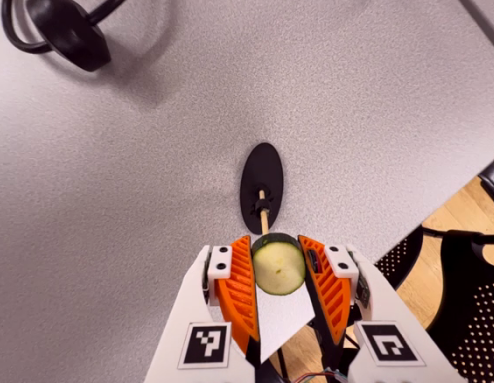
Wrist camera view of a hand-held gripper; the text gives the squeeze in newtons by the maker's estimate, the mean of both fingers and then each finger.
{"total": 8.1, "left": 8.2, "right": 8.0}